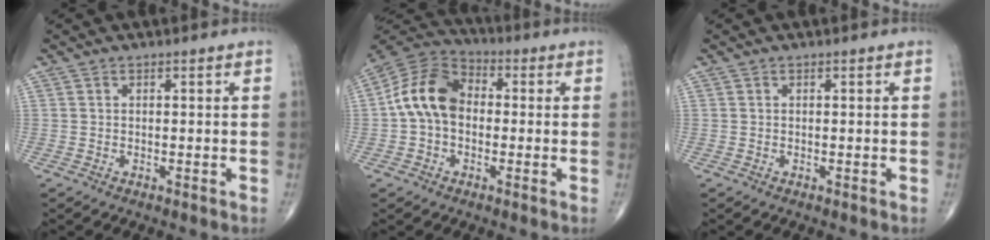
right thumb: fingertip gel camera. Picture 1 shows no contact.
{"total": 11.9, "force": [-0.3, 8.7, 8.2], "torque": [-0.143, 0.035, -0.020]}
{"total": 0.0}